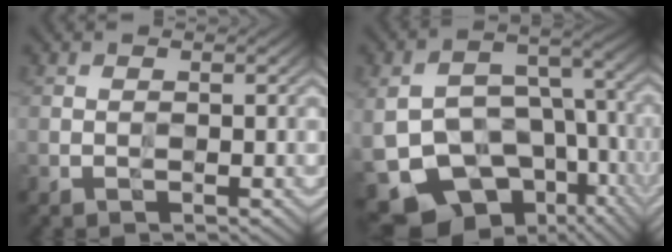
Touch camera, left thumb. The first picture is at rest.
{"total": 14.9, "force": [-5.1, 10.2, 9.6], "torque": [-0.203, -0.033, -0.072]}